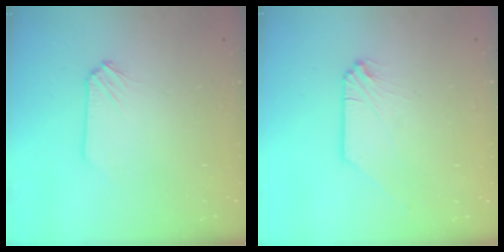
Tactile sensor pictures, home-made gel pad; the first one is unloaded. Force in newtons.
{"total": 0.0}